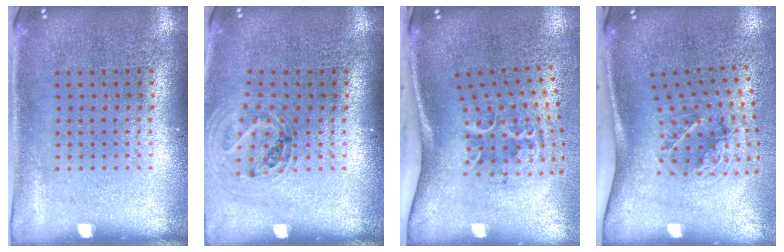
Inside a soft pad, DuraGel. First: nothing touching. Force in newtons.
{"total": 0.9, "press": 0.9, "slide": 0.0}
{"total": 2.2, "press": 1.3, "slide": 1.8}
{"total": 2.1, "press": 1.2, "slide": 1.7}